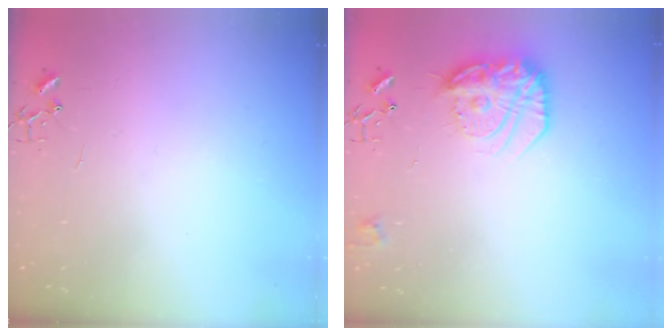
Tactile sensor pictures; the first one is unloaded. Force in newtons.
{"total": 18.0, "press": 18.0, "slide": 1.3}